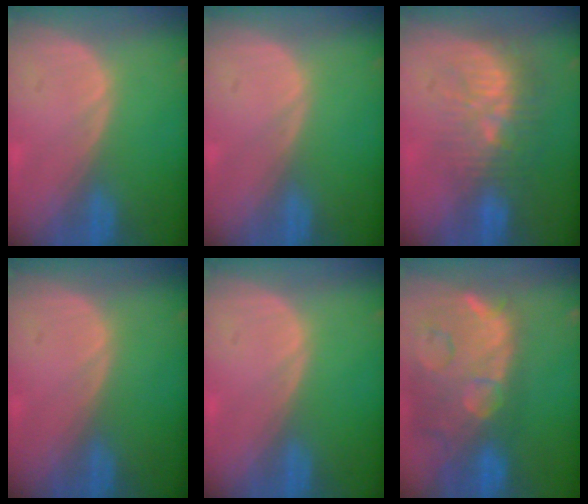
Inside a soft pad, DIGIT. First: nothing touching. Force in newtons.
{"total": 0.0}
{"total": 9.8, "press": 8.8, "slide": 4.3}
{"total": 0.0}
{"total": 0.0}
{"total": 14.9, "press": 12.0, "slide": 8.9}